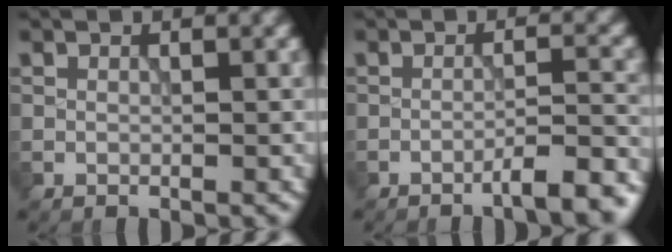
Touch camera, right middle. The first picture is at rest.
{"total": 5.0, "force": [-3.5, 0.9, 3.5], "torque": [-0.040, 0.014, -0.055]}